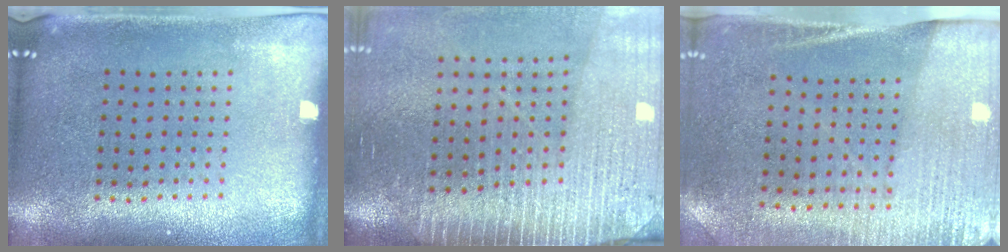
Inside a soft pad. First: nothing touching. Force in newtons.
{"total": 3.7, "press": 3.3, "slide": 1.6}
{"total": 2.7, "press": 2.4, "slide": 1.2}